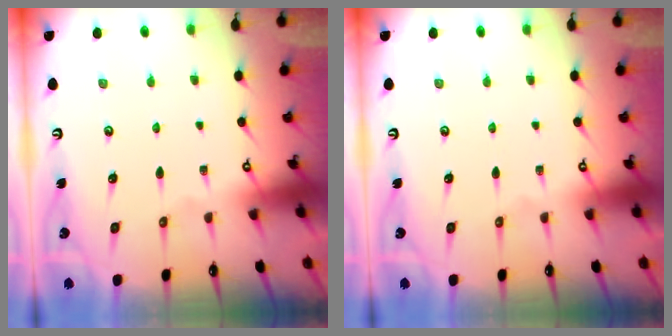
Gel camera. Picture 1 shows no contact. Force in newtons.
{"total": 0.0}